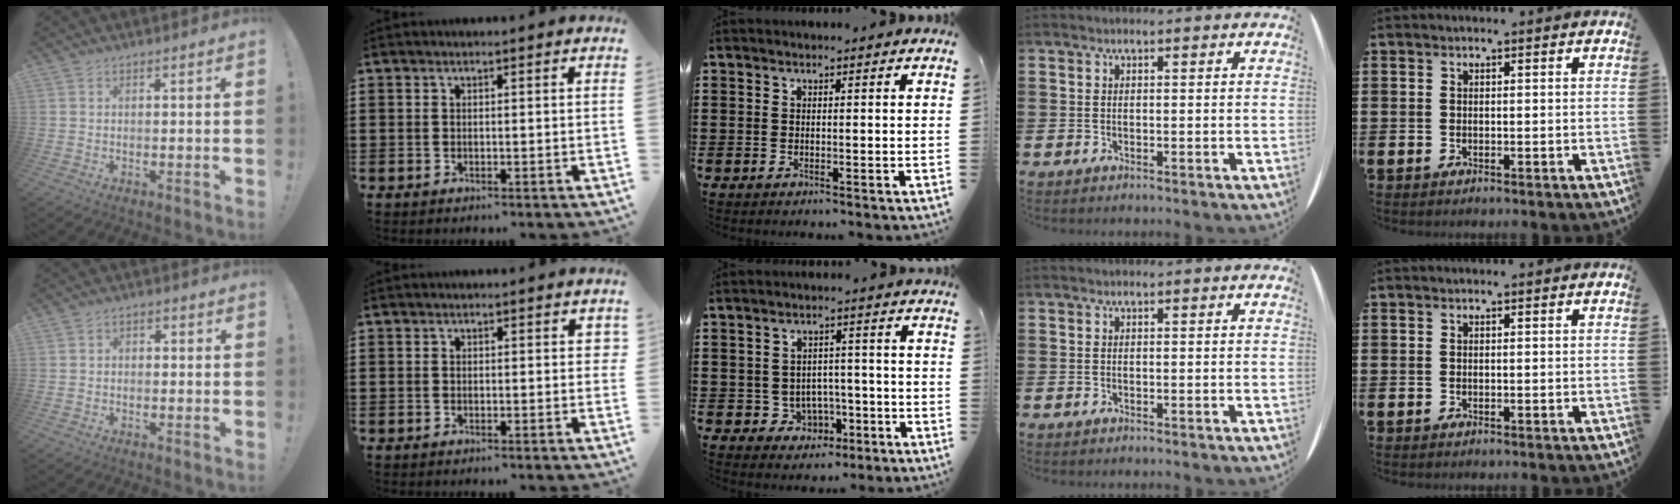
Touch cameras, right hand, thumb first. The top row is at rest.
{"thumb": {"total": 2.1, "force": [-1.3, 1.3, 1.0], "torque": [-0.012, 0.011, -0.025]}, "index": {"total": 0.7, "force": [0.1, 0.6, 0.3], "torque": [0.001, 0.002, -0.001]}, "middle": {"total": 3.6, "force": [-1.6, 3.0, 1.0], "torque": [-0.032, 0.005, -0.033]}}